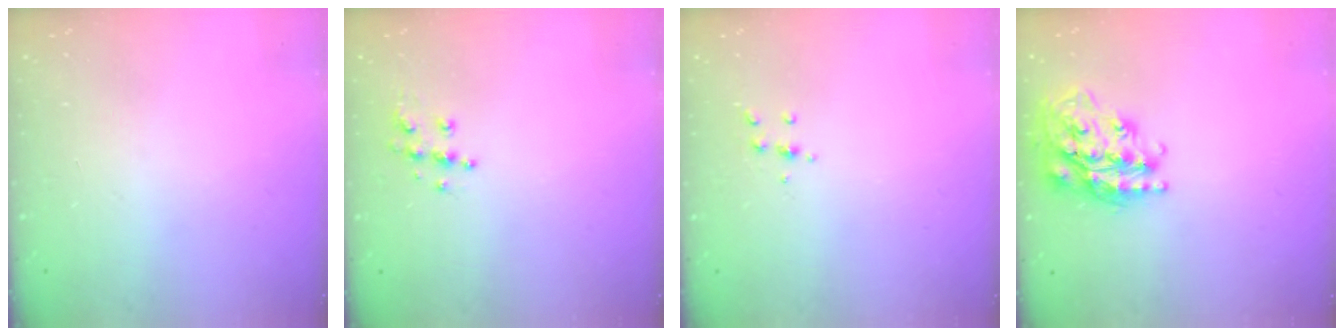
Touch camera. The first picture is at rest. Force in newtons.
{"total": 6.3, "press": 6.3, "slide": 0.3}
{"total": 4.8, "press": 4.8, "slide": 0.5}
{"total": 21.4, "press": 21.4, "slide": 1.6}